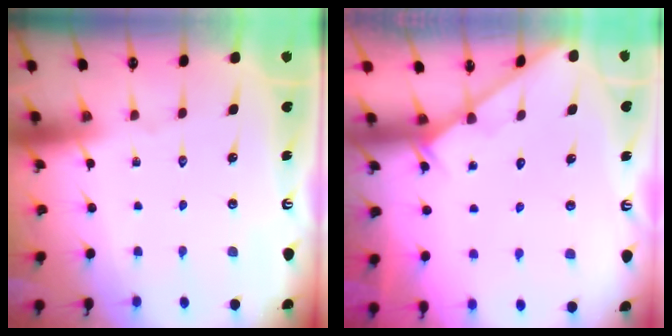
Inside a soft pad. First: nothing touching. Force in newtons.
{"total": 2.9, "press": 2.9, "slide": 0.3}